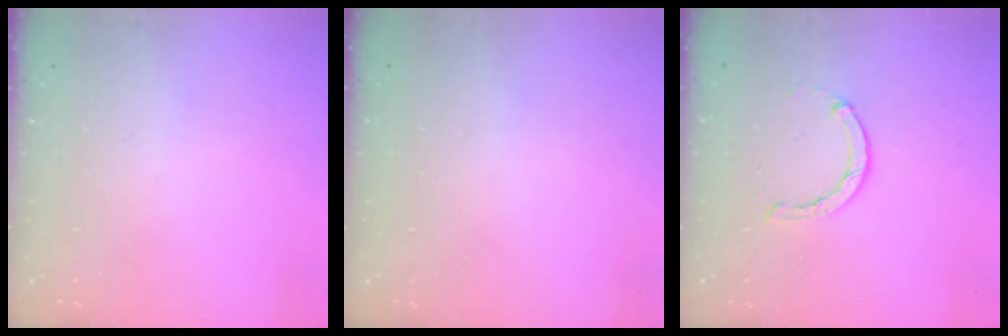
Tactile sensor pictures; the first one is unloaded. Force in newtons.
{"total": 2.6, "press": 2.6, "slide": 0.2}
{"total": 2.8, "press": 2.7, "slide": 0.4}